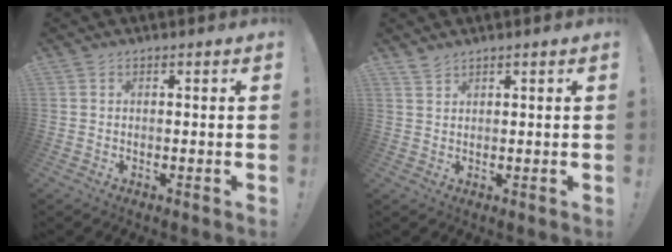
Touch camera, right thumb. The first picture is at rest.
{"total": 2.0, "force": [1.9, 0.5, 0.7], "torque": [-0.013, -0.009, 0.035]}